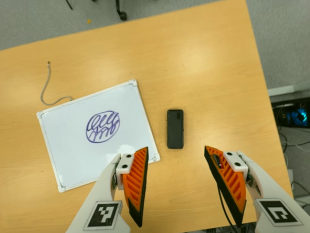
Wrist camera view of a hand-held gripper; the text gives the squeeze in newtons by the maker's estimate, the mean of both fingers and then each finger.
{"total": 0.0}